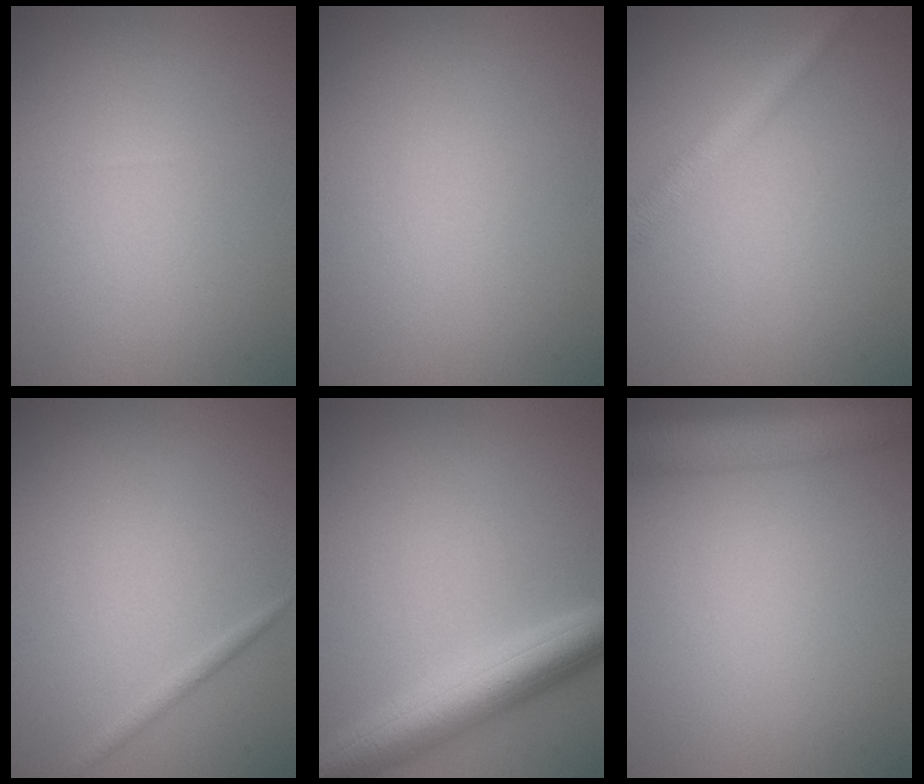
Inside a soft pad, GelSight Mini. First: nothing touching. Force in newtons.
{"total": 0.0}
{"total": 2.7, "press": 2.7, "slide": 0.1}
{"total": 0.9, "press": 0.9, "slide": 0.1}
{"total": 6.3, "press": 6.3, "slide": 0.3}
{"total": 5.1, "press": 5.1, "slide": 0.2}